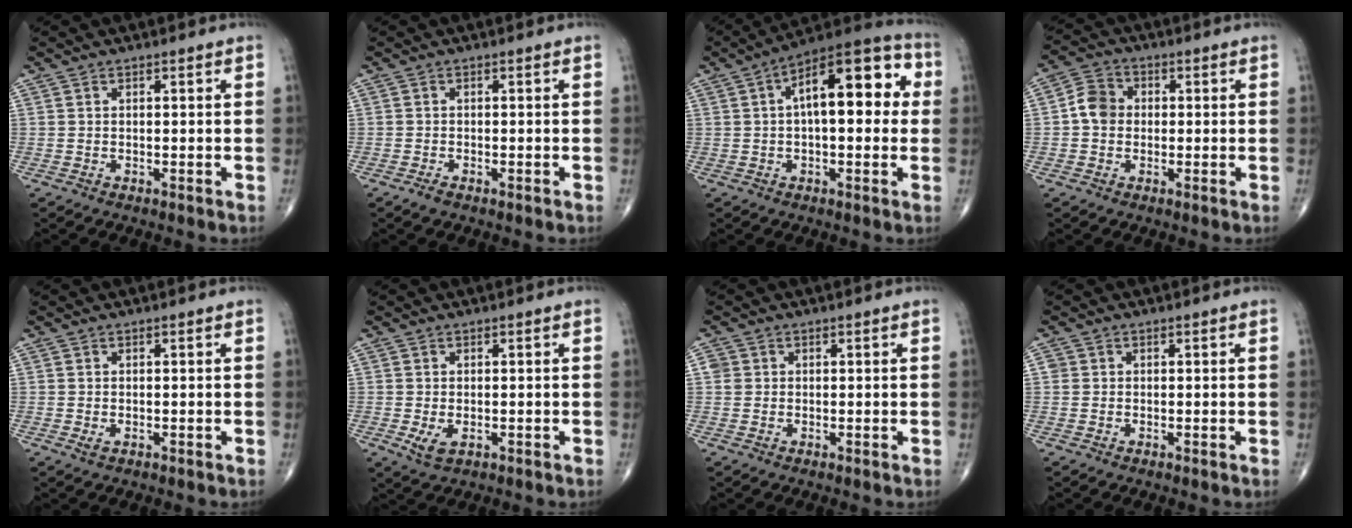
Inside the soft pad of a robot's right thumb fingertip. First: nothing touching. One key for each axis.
{"total": 1.2, "fx": -0.8, "fy": 0.4, "fz": 0.8, "tx": -0.019, "ty": -0.001, "tz": -0.017}
{"total": 17.1, "fx": 3.1, "fy": 7.5, "fz": 15.1, "tx": -0.194, "ty": 0.040, "tz": 0.037}
{"total": 5.6, "fx": -0.1, "fy": 4.7, "fz": 2.9, "tx": -0.043, "ty": 0.016, "tz": -0.013}
{"total": 0.8, "fx": -0.2, "fy": 0.4, "fz": 0.7, "tx": -0.011, "ty": -0.001, "tz": -0.003}
{"total": 3.0, "fx": -0.8, "fy": 1.6, "fz": 2.4, "tx": -0.044, "ty": -0.008, "tz": -0.009}
{"total": 1.9, "fx": 0.3, "fy": 1.8, "fz": 0.4, "tx": 0.001, "ty": 0.003, "tz": 0.006}
{"total": 1.1, "fx": 0.2, "fy": 1.1, "fz": 0.2, "tx": 0.005, "ty": 0.002, "tz": 0.002}